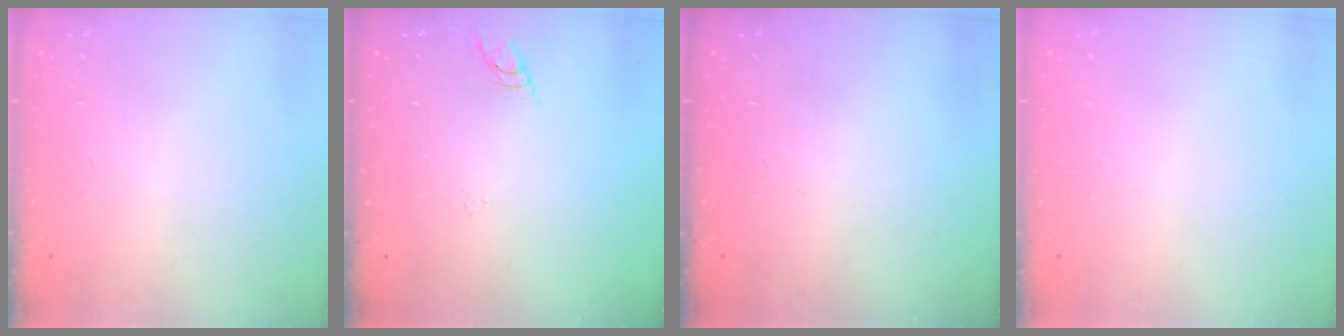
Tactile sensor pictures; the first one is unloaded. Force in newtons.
{"total": 4.8, "press": 4.8, "slide": 0.4}
{"total": 0.0}
{"total": 0.0}